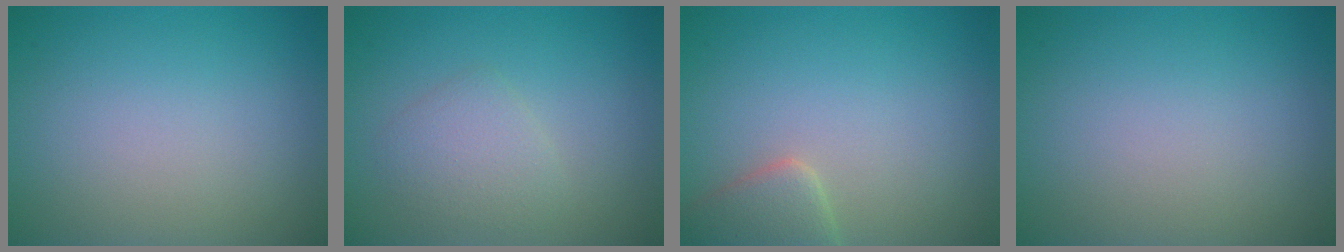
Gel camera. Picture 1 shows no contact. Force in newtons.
{"total": 2.2, "press": 2.2, "slide": 0.1}
{"total": 3.0, "press": 3.0, "slide": 0.2}
{"total": 0.0}